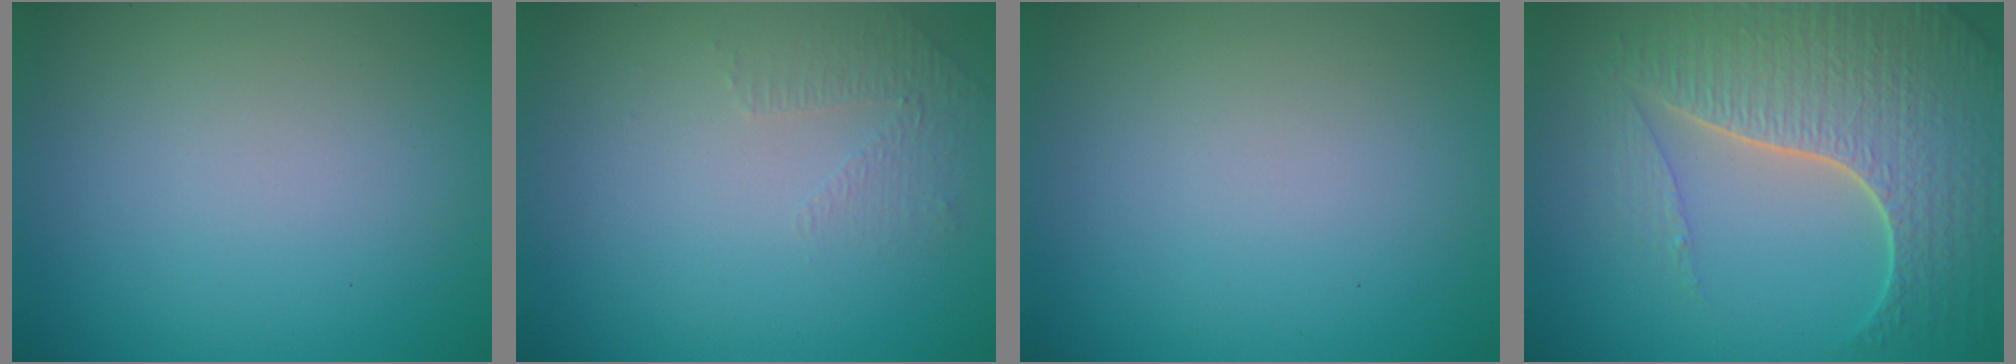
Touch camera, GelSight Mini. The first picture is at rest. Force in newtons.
{"total": 1.1, "press": 0.6, "slide": 1.0}
{"total": 0.0}
{"total": 7.5, "press": 5.6, "slide": 5.0}